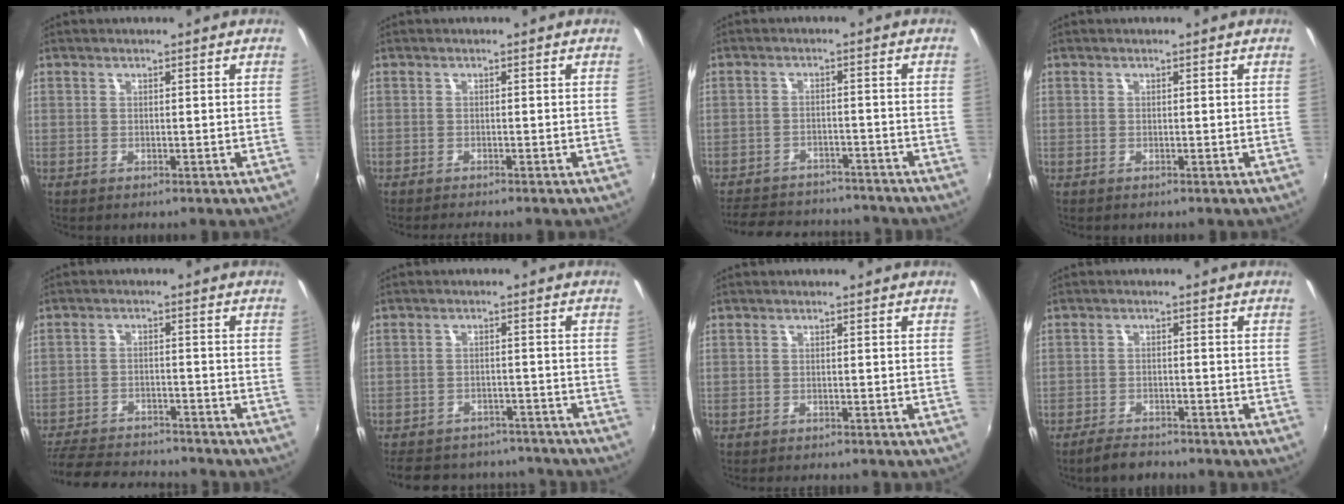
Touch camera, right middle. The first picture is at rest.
{"total": 1.8, "force": [-1.7, -0.2, 0.7], "torque": [-0.017, -0.012, -0.031]}
{"total": 15.8, "force": [-13.9, 5.3, 5.4], "torque": [-0.129, 0.009, -0.190]}
{"total": 0.0}
{"total": 15.3, "force": [-13.7, 3.9, 5.7], "torque": [-0.137, -0.015, -0.209]}
{"total": 17.0, "force": [-14.6, 6.7, 5.6], "torque": [-0.129, 0.019, -0.188]}
{"total": 1.9, "force": [-1.8, 0.4, 0.6], "torque": [-0.017, -0.013, -0.028]}
{"total": 4.1, "force": [-3.7, 1.2, 1.3], "torque": [-0.044, 0.000, -0.063]}